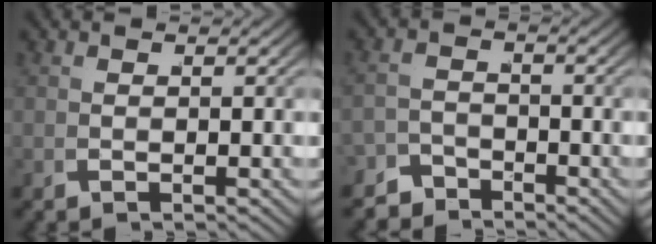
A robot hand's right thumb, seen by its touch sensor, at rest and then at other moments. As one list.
[{"total": 3.4, "force": [-3.2, 1.2, -0.1], "torque": [0.020, -0.013, -0.058]}]